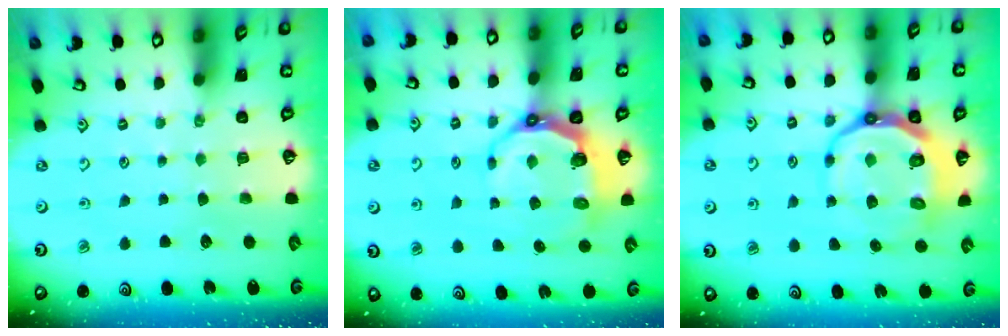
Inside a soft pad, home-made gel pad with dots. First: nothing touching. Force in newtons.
{"total": 8.0, "press": 6.8, "slide": 4.1}
{"total": 14.6, "press": 14.2, "slide": 3.3}